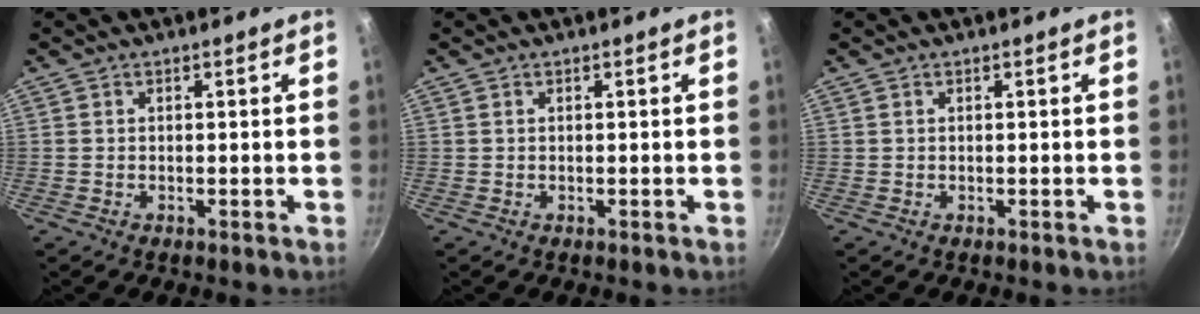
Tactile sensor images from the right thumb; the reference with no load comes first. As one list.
[{"total": 0.0}, {"total": 0.0}]